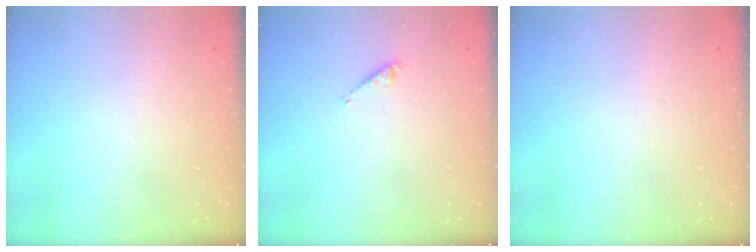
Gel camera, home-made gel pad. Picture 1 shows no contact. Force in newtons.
{"total": 2.9, "press": 2.9, "slide": 0.5}
{"total": 0.0}